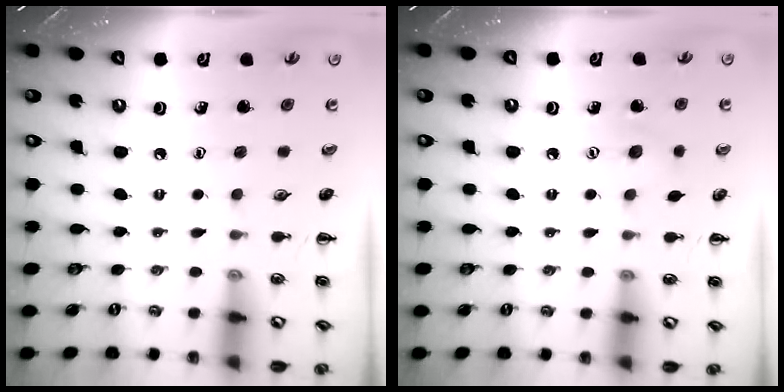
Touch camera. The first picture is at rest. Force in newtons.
{"total": 5.5, "press": 5.4, "slide": 1.4}